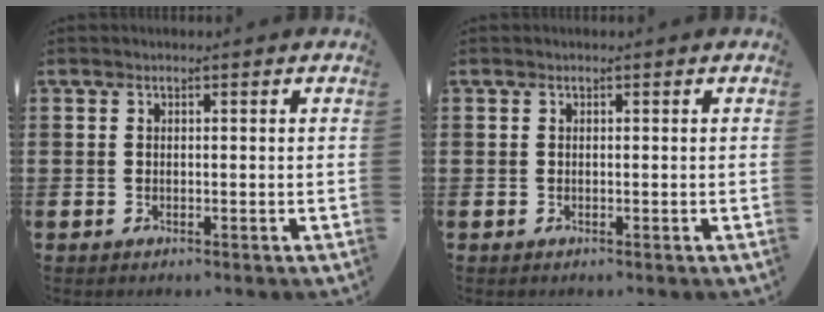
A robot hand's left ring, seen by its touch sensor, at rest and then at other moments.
{"total": 0.0}